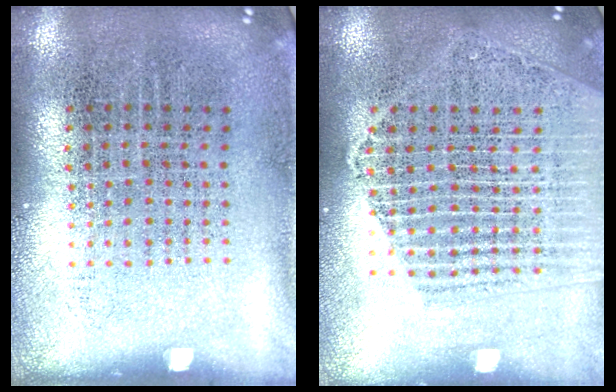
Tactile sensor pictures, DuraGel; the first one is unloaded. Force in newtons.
{"total": 1.9, "press": 1.8, "slide": 0.7}